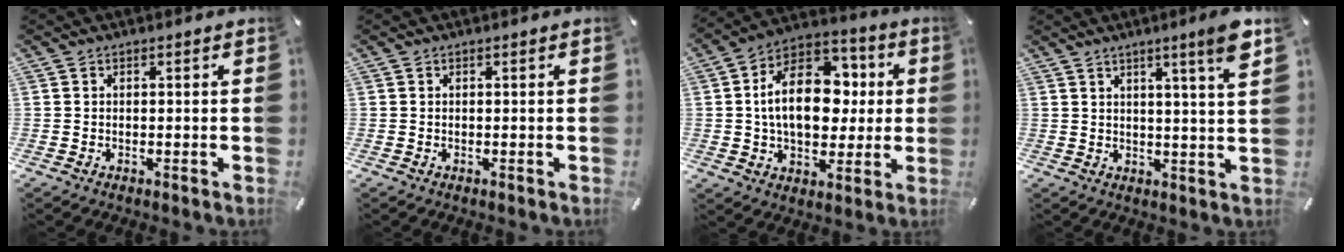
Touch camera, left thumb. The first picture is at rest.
{"total": 0.0}
{"total": 18.1, "force": [1.2, 12.6, 12.9], "torque": [-0.226, 0.003, 0.019]}
{"total": 7.9, "force": [4.6, -0.5, 6.4], "torque": [-0.100, -0.024, 0.067]}